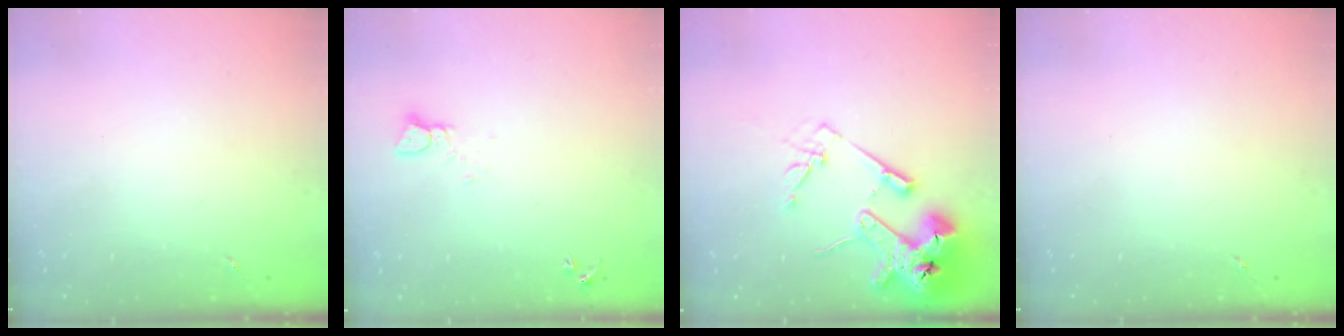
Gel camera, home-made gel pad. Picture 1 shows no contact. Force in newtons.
{"total": 2.4, "press": 2.4, "slide": 0.2}
{"total": 16.8, "press": 16.7, "slide": 1.9}
{"total": 0.0}